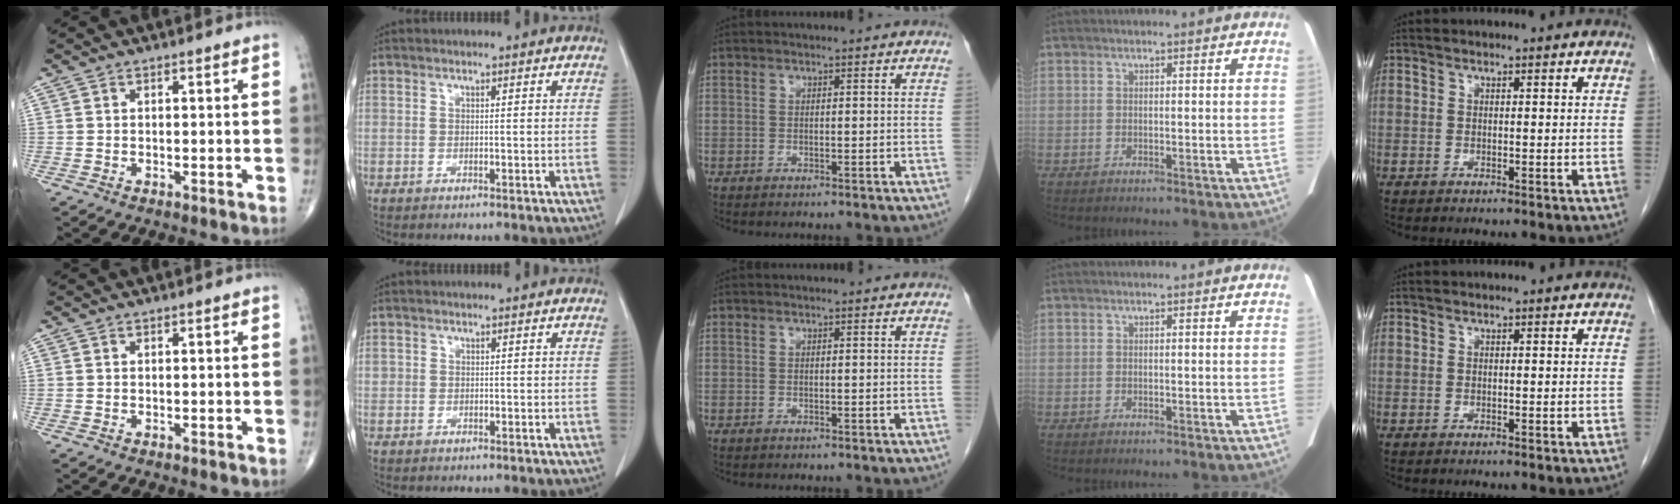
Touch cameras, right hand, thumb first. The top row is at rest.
{"index": {"total": 0.8, "force": [0.0, 0.7, 0.1], "torque": [0.007, 0.008, 0.000]}}